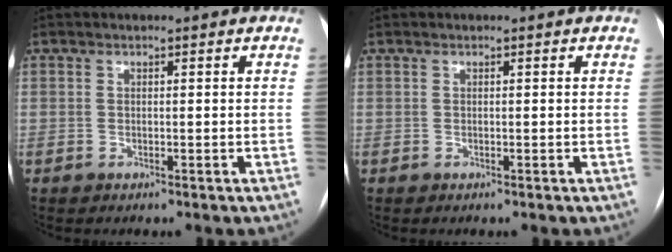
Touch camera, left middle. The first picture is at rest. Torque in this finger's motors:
{"motor_torque": [0.05, 0.05, 0.03, 0.01]}